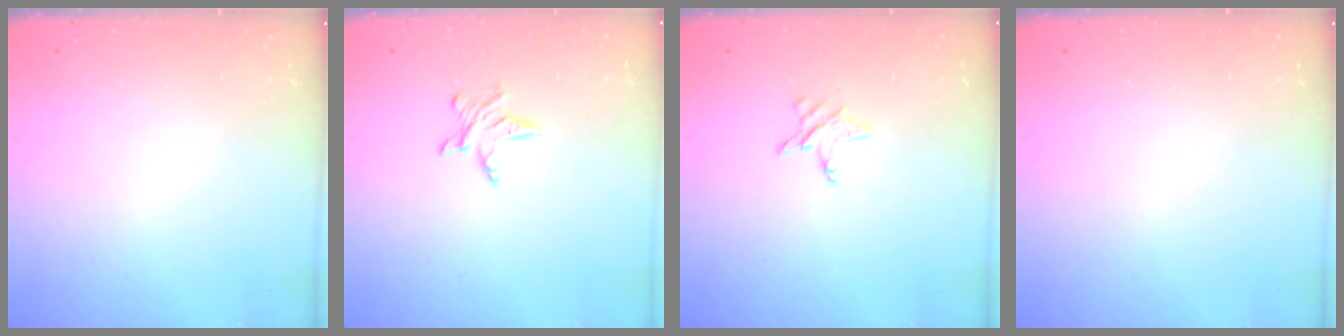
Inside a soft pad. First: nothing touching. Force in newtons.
{"total": 3.9, "press": 3.9, "slide": 0.5}
{"total": 2.7, "press": 2.7, "slide": 0.2}
{"total": 0.0}